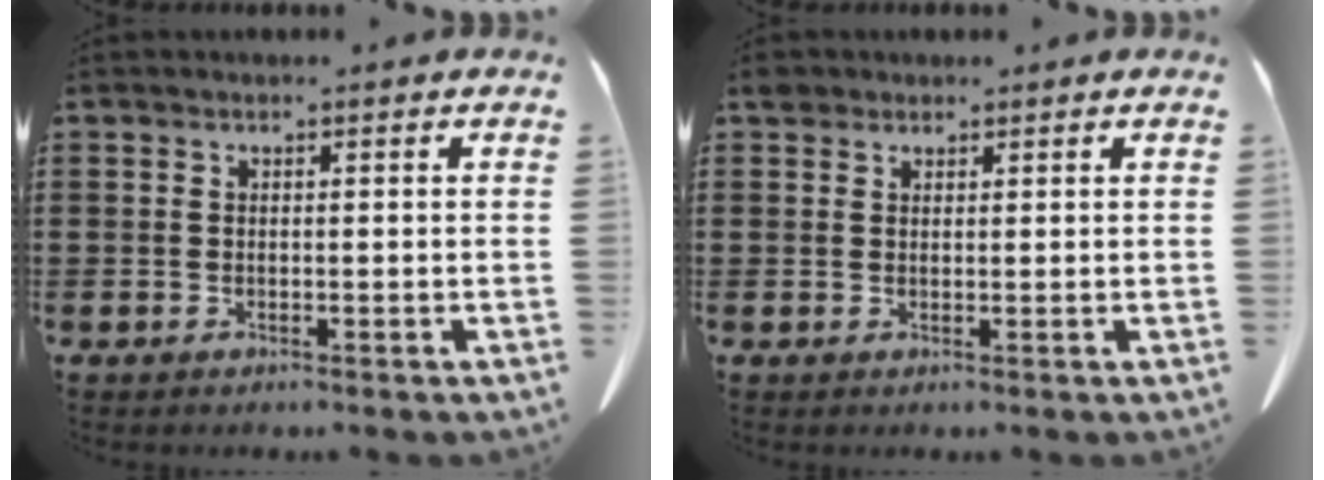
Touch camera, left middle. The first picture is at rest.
{"total": 1.6, "force": [1.3, 0.8, 0.4], "torque": [-0.014, 0.002, 0.026]}